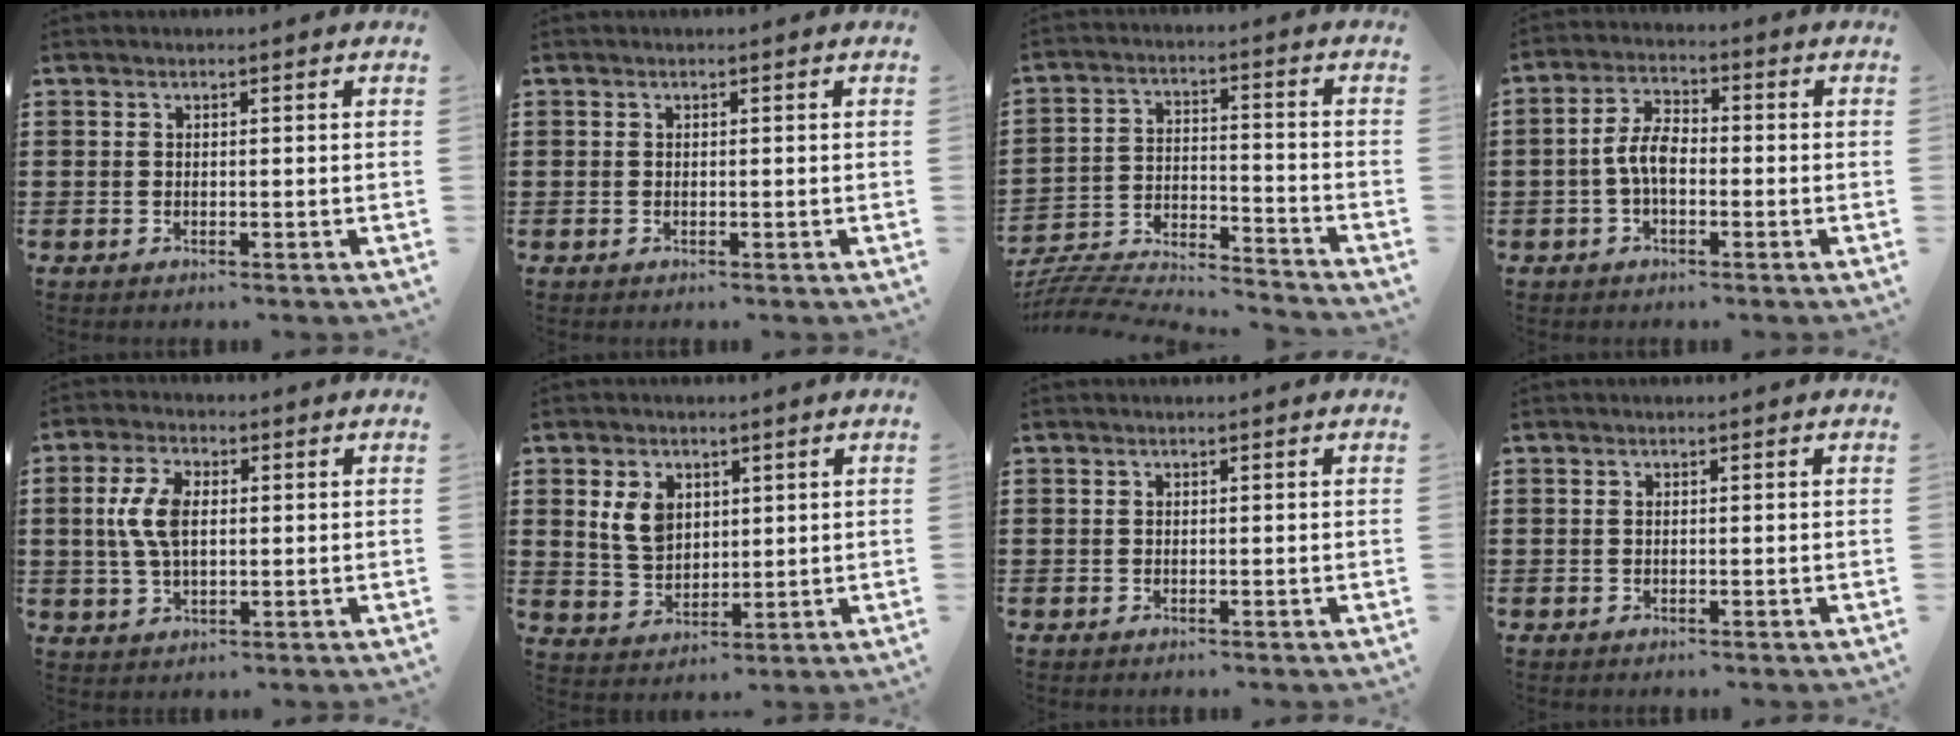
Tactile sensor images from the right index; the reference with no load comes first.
{"total": 0.0}
{"total": 5.9, "force": [-5.8, 0.3, 1.0], "torque": [-0.028, -0.007, -0.121]}
{"total": 5.5, "force": [-1.0, 2.8, 4.6], "torque": [-0.111, 0.001, -0.027]}
{"total": 7.0, "force": [0.8, 3.6, 5.9], "torque": [-0.140, 0.007, 0.006]}
{"total": 5.6, "force": [2.1, 4.0, 3.4], "torque": [-0.088, 0.010, 0.036]}
{"total": 0.0}
{"total": 0.0}